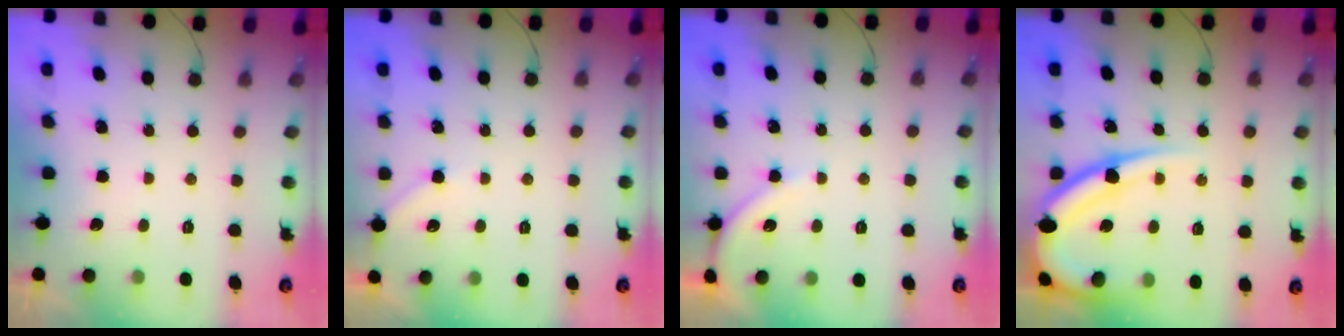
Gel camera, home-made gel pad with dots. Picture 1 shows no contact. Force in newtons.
{"total": 3.5, "press": 3.5, "slide": 0.5}
{"total": 4.9, "press": 4.8, "slide": 0.6}
{"total": 15.9, "press": 15.8, "slide": 1.8}